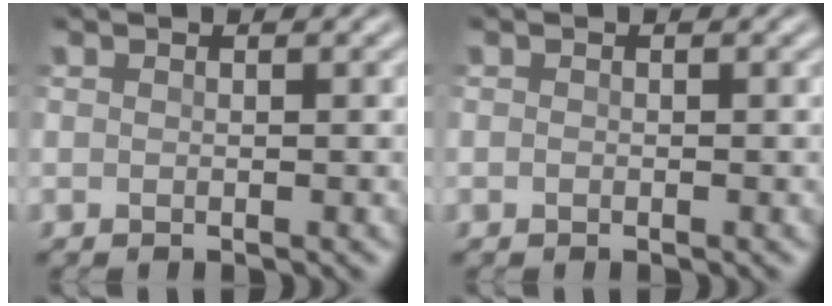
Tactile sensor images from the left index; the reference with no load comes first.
{"total": 0.0}